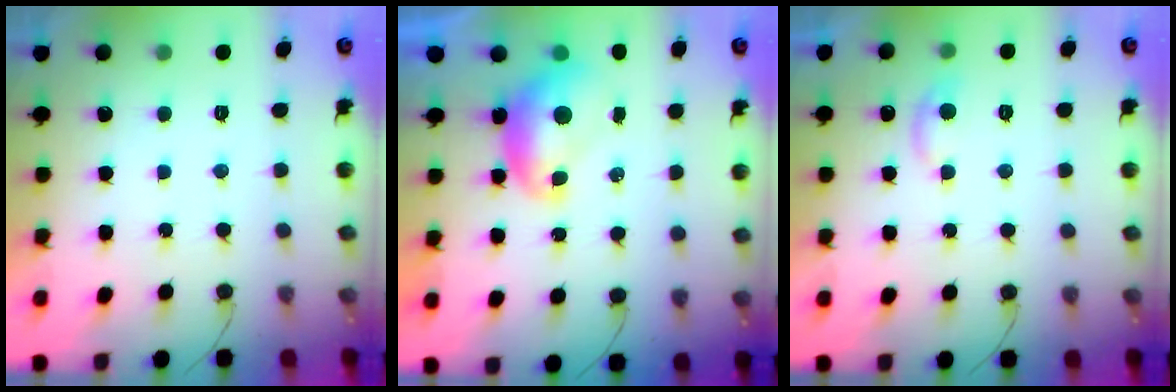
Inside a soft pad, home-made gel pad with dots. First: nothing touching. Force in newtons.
{"total": 7.7, "press": 7.7, "slide": 0.3}
{"total": 5.9, "press": 5.9, "slide": 0.6}